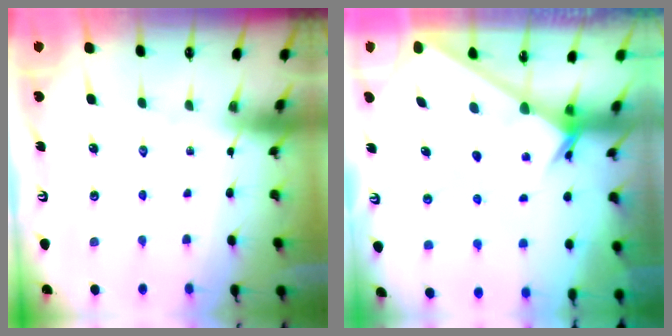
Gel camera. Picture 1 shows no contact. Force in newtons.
{"total": 2.4, "press": 2.4, "slide": 0.2}